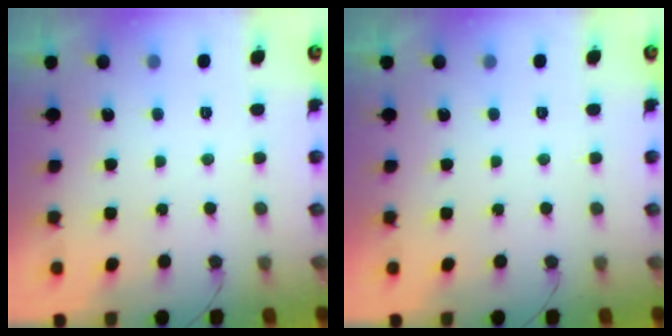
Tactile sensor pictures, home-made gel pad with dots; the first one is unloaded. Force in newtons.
{"total": 0.0}